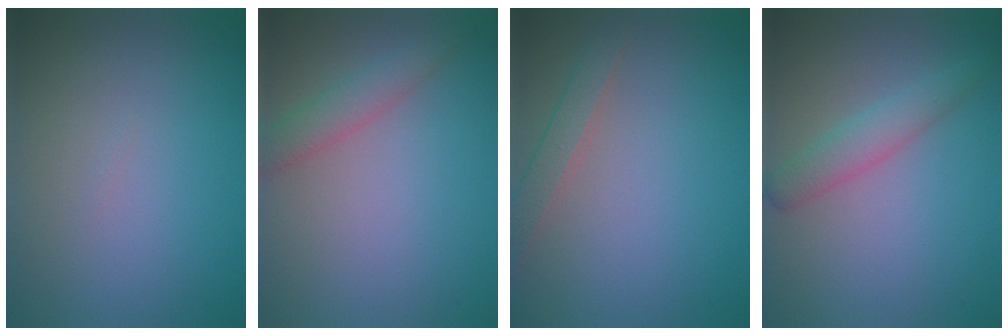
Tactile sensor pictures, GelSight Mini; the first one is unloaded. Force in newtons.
{"total": 2.2, "press": 2.2, "slide": 0.2}
{"total": 1.8, "press": 1.8, "slide": 0.1}
{"total": 1.7, "press": 1.7, "slide": 0.1}